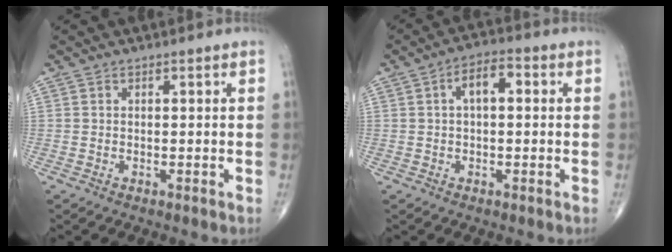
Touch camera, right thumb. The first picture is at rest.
{"total": 5.7, "force": [1.0, 2.8, 4.8], "torque": [-0.073, 0.021, 0.008]}